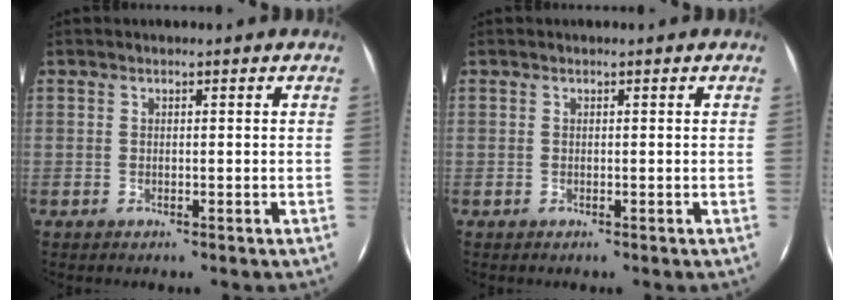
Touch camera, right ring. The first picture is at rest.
{"total": 0.0}